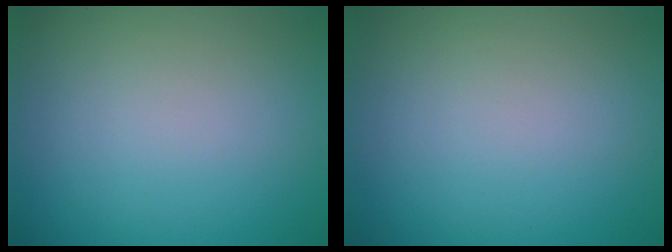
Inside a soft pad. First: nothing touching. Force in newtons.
{"total": 0.0}